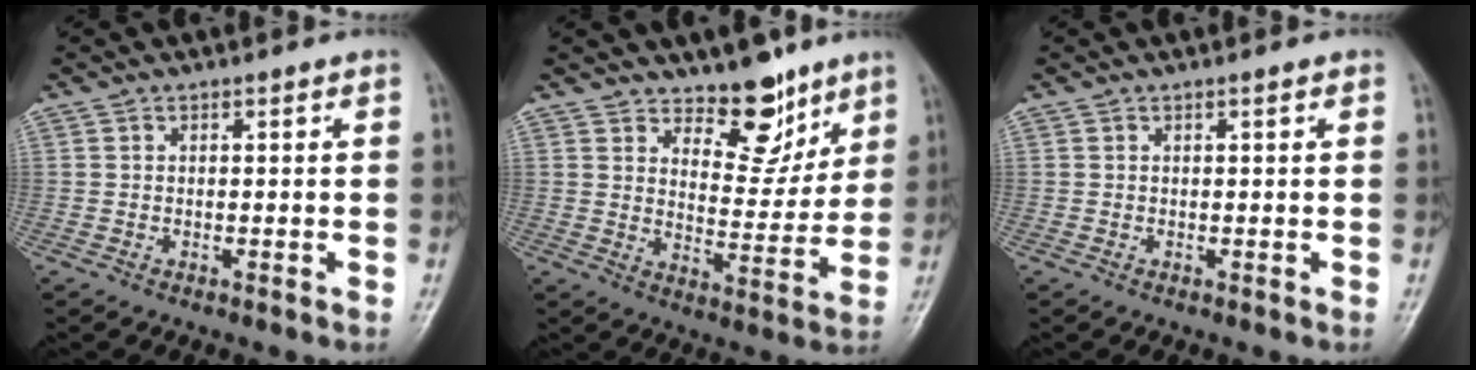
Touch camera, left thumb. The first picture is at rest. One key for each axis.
{"total": 10.4, "fx": 7.4, "fy": 5.1, "fz": 5.2, "tx": -0.041, "ty": -0.058, "tz": 0.121}
{"total": 0.6, "fx": 0.3, "fy": 0.1, "fz": 0.5, "tx": -0.007, "ty": 0.001, "tz": 0.002}